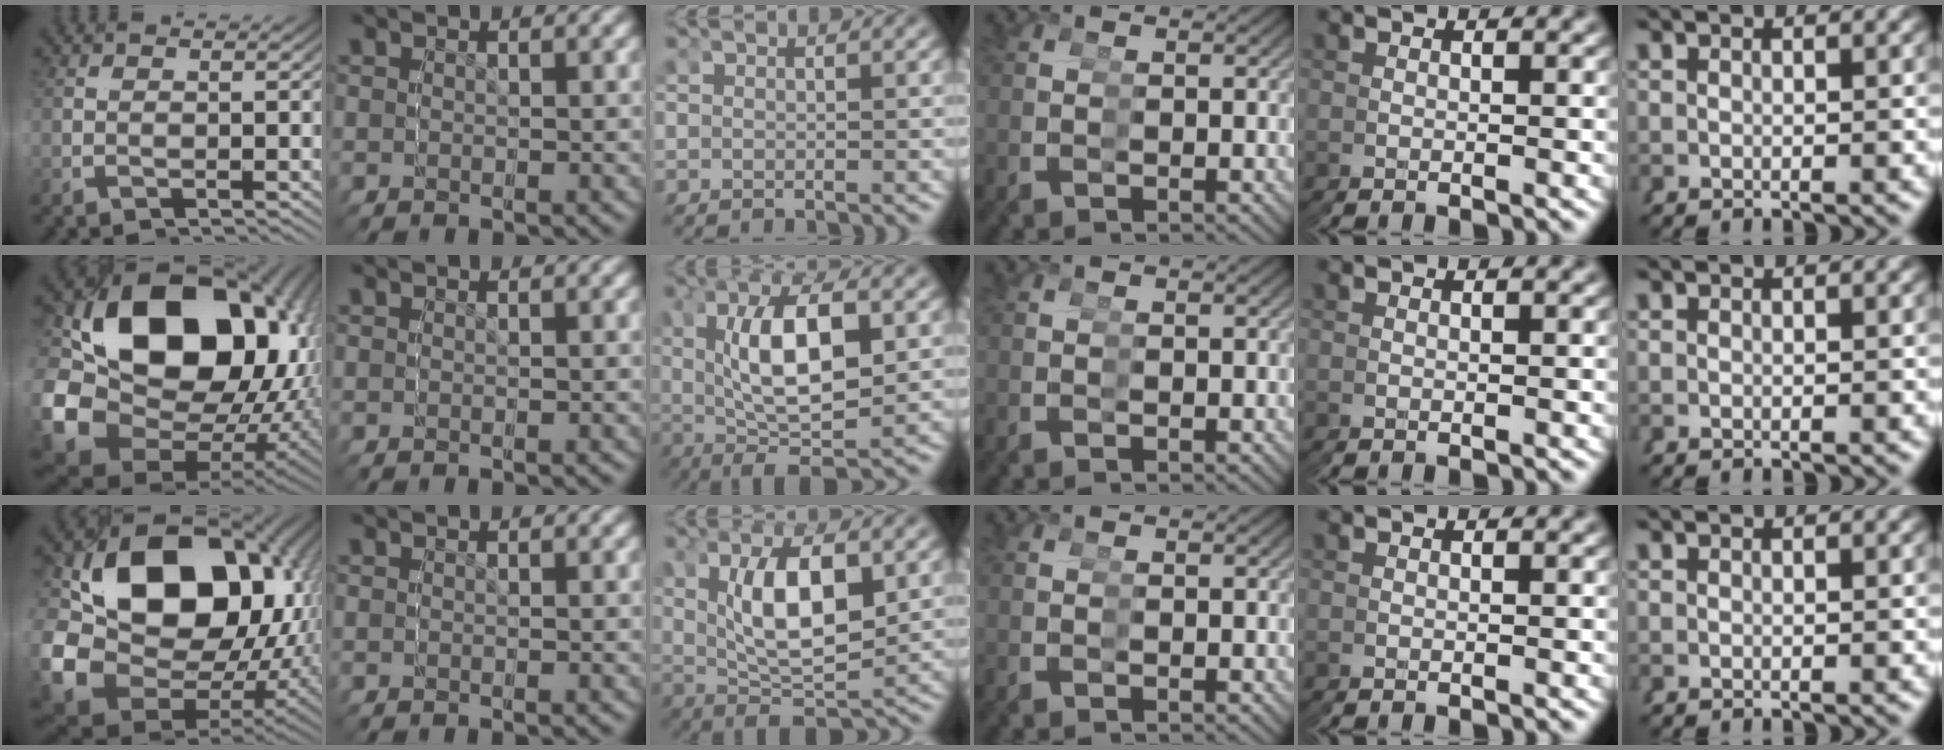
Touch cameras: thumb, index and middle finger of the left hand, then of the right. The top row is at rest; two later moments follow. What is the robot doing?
{"motion": "grasp_and_lifting", "object": "glue stick"}